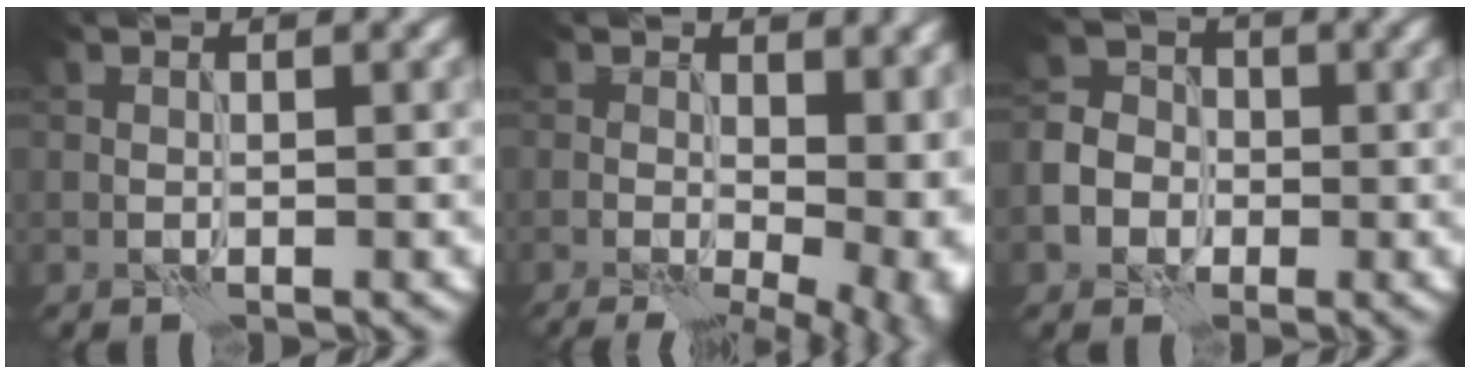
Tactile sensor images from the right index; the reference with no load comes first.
{"total": 12.8, "force": [0.4, 7.1, 10.7], "torque": [-0.093, 0.010, 0.037]}
{"total": 5.3, "force": [-1.8, 4.6, 2.0], "torque": [-0.026, -0.001, -0.048]}